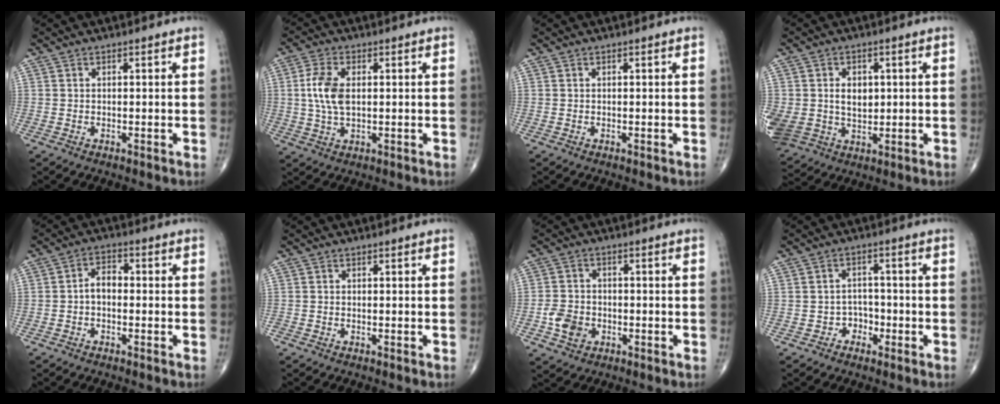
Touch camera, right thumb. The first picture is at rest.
{"total": 7.2, "force": [0.8, 3.8, 6.0], "torque": [-0.131, 0.001, 0.016]}
{"total": 0.0}
{"total": 13.7, "force": [1.3, 10.8, 8.3], "torque": [-0.177, 0.001, 0.049]}
{"total": 3.9, "force": [-0.7, 2.4, 2.9], "torque": [-0.042, 0.021, -0.022]}
{"total": 0.0}
{"total": 5.6, "force": [-1.9, 4.5, 2.9], "torque": [-0.042, 0.012, -0.033]}
{"total": 3.5, "force": [-1.6, 3.0, 0.8], "torque": [0.015, 0.021, -0.032]}